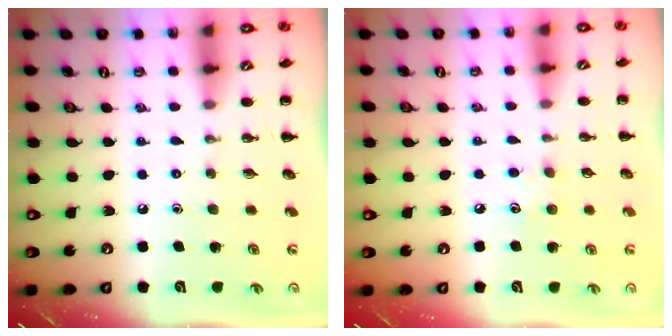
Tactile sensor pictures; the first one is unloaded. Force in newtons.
{"total": 5.2, "press": 4.9, "slide": 1.6}